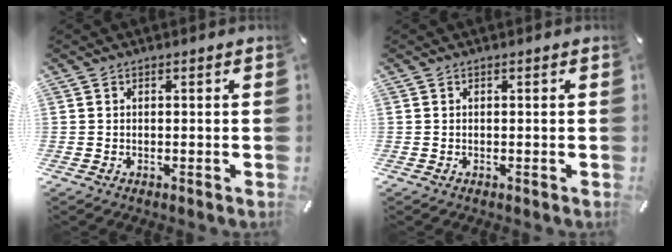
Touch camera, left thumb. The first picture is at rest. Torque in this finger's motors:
{"motor_torque": [-0.14, -0.14, -0.01, 0.11, 0.00]}